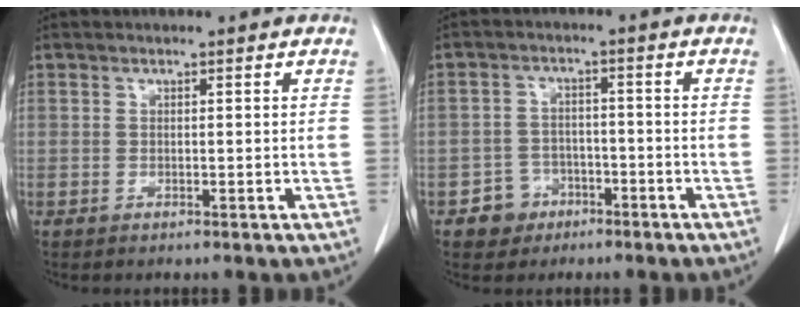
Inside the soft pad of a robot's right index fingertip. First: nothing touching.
{"total": 4.6, "force": [-2.6, 3.8, 0.4], "torque": [0.002, 0.015, -0.039]}